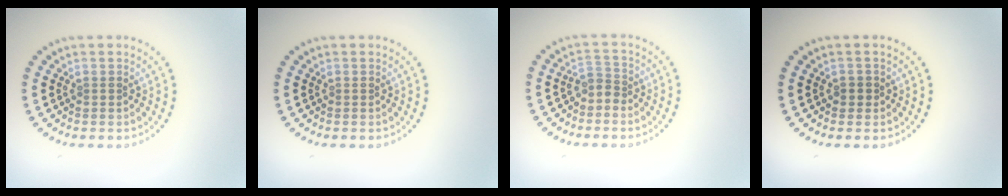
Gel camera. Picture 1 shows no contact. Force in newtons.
{"total": 0.0}
{"total": 1.7, "press": 1.2, "slide": 1.2}
{"total": 0.9, "press": 0.9, "slide": 0.4}